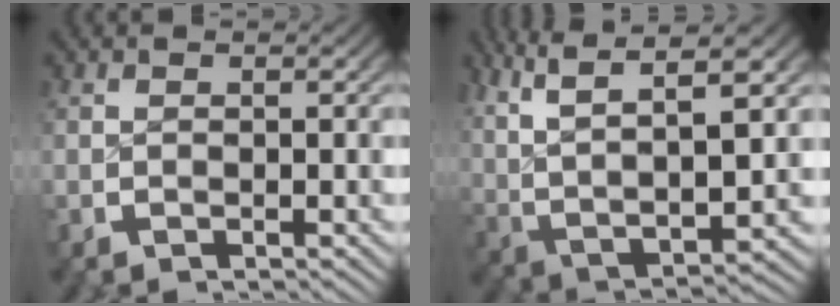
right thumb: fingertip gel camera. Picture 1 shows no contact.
{"total": 12.1, "force": [2.7, 7.5, 9.0], "torque": [-0.192, -0.024, 0.050]}